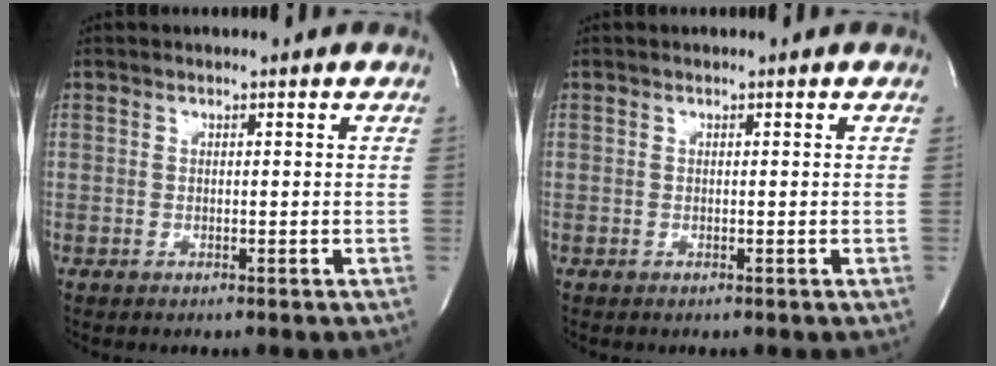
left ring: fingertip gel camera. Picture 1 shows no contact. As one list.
[{"total": 0.0}]